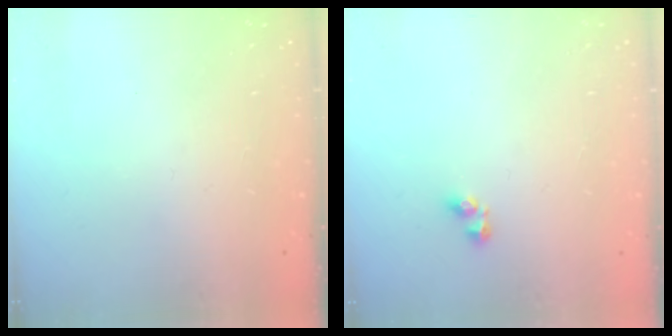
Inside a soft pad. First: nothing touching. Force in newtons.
{"total": 2.8, "press": 2.8, "slide": 0.1}